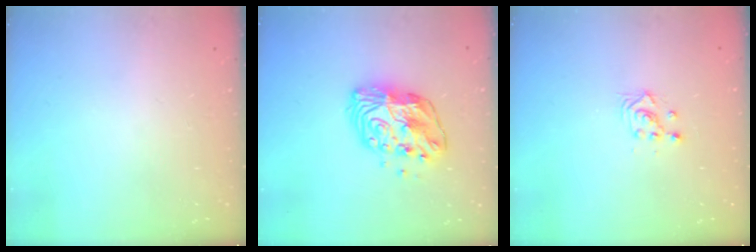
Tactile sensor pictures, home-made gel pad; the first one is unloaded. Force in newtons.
{"total": 11.9, "press": 11.9, "slide": 0.8}
{"total": 2.3, "press": 2.3, "slide": 0.2}